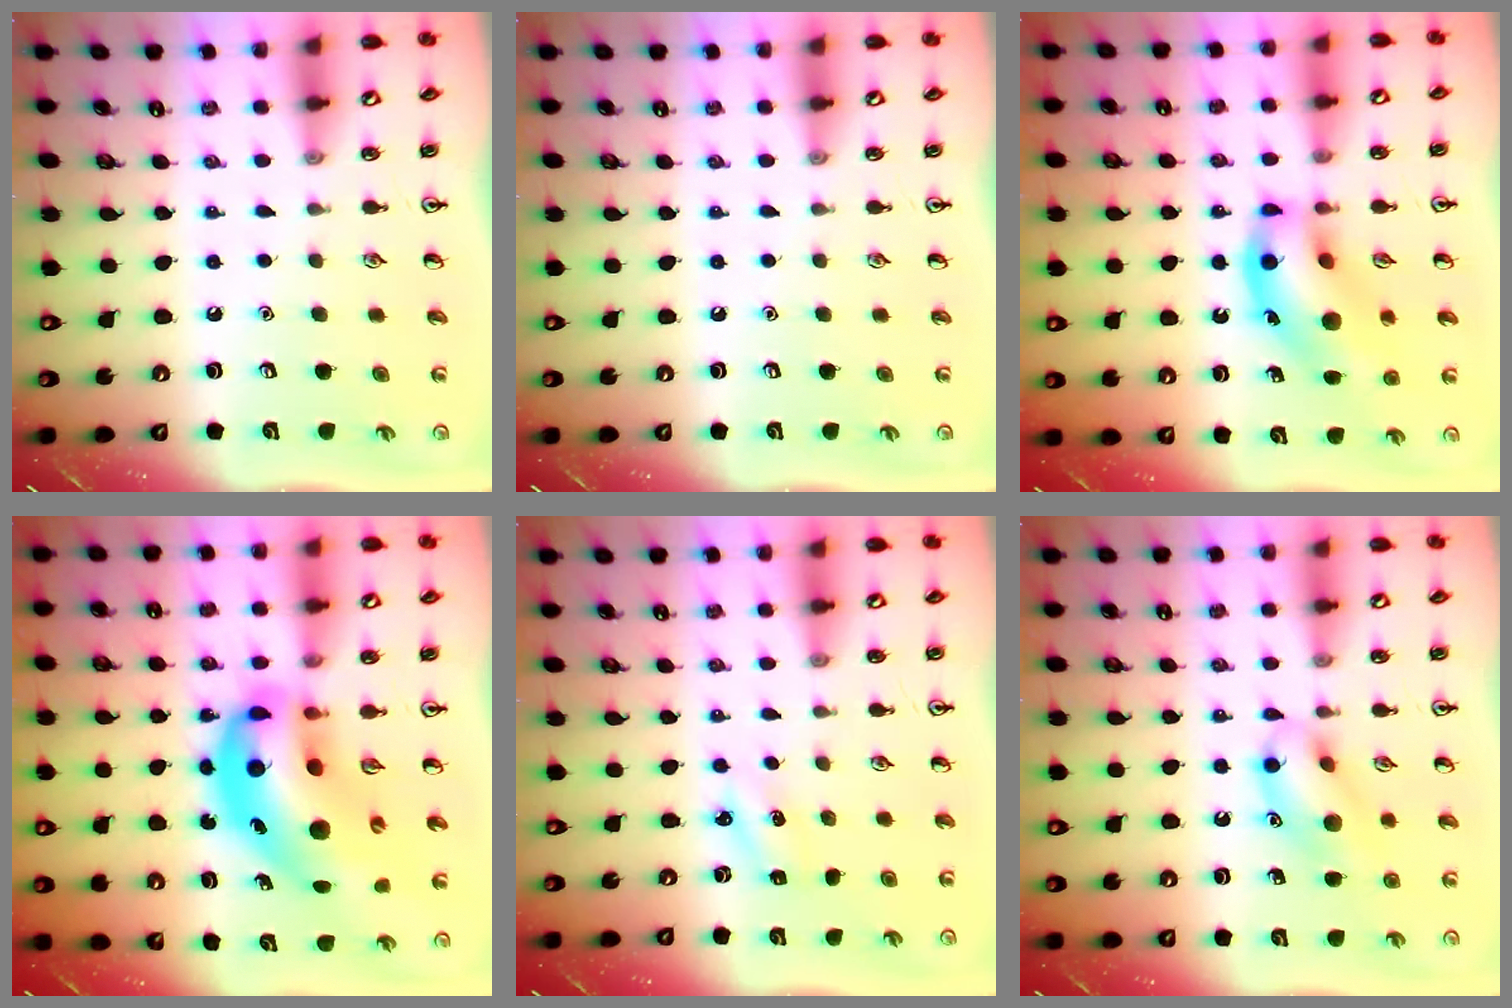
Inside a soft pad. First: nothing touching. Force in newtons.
{"total": 0.0}
{"total": 15.9, "press": 15.6, "slide": 2.6}
{"total": 20.8, "press": 20.0, "slide": 5.8}
{"total": 2.2, "press": 2.1, "slide": 0.8}
{"total": 12.1, "press": 12.1, "slide": 0.8}